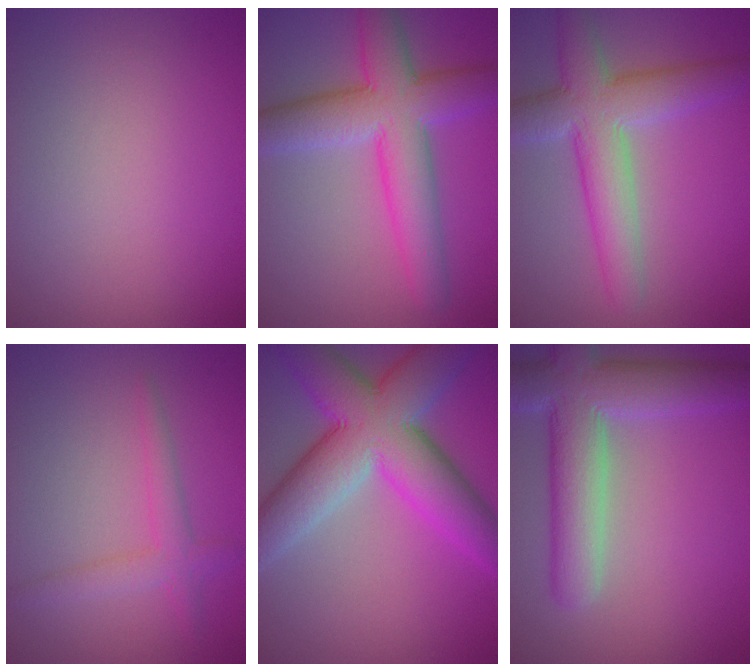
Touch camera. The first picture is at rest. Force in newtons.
{"total": 8.3, "press": 8.3, "slide": 0.1}
{"total": 7.0, "press": 7.0, "slide": 0.4}
{"total": 2.5, "press": 2.5, "slide": 0.1}
{"total": 11.5, "press": 11.5, "slide": 0.3}
{"total": 8.2, "press": 8.2, "slide": 0.9}